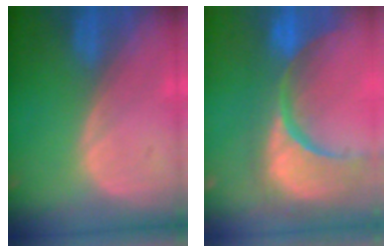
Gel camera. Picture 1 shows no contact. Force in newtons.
{"total": 15.4, "press": 12.1, "slide": 9.6}